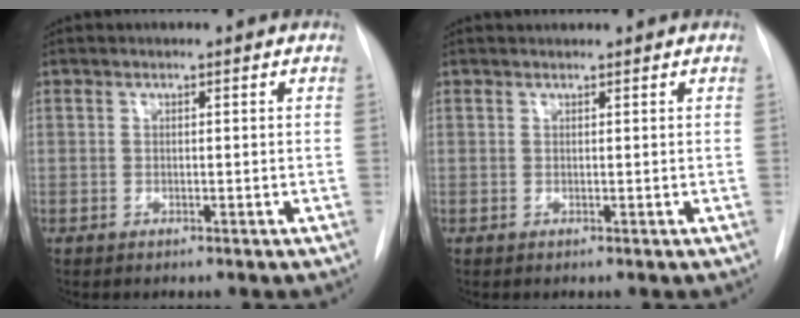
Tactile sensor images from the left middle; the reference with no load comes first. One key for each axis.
{"total": 1.1, "fx": 1.1, "fy": 0.0, "fz": 0.1, "tx": -0.010, "ty": 0.015, "tz": 0.024}